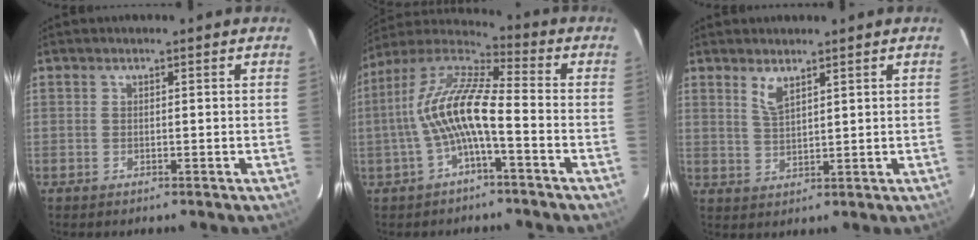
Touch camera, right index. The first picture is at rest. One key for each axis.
{"total": 12.2, "fx": -2.9, "fy": 2.5, "fz": 11.5, "tx": -0.235, "ty": 0.014, "tz": -0.056}
{"total": 3.3, "fx": 2.3, "fy": 1.0, "fz": 2.2, "tx": -0.043, "ty": -0.004, "tz": 0.045}